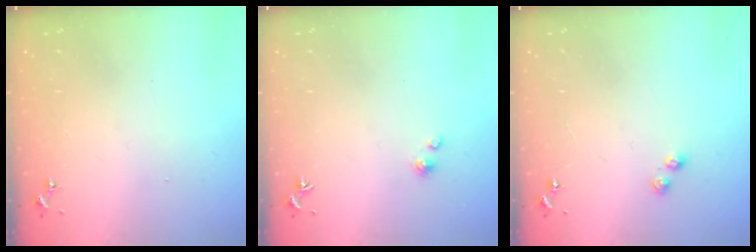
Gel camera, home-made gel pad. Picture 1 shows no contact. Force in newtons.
{"total": 2.1, "press": 2.1, "slide": 0.2}
{"total": 2.8, "press": 2.8, "slide": 0.4}